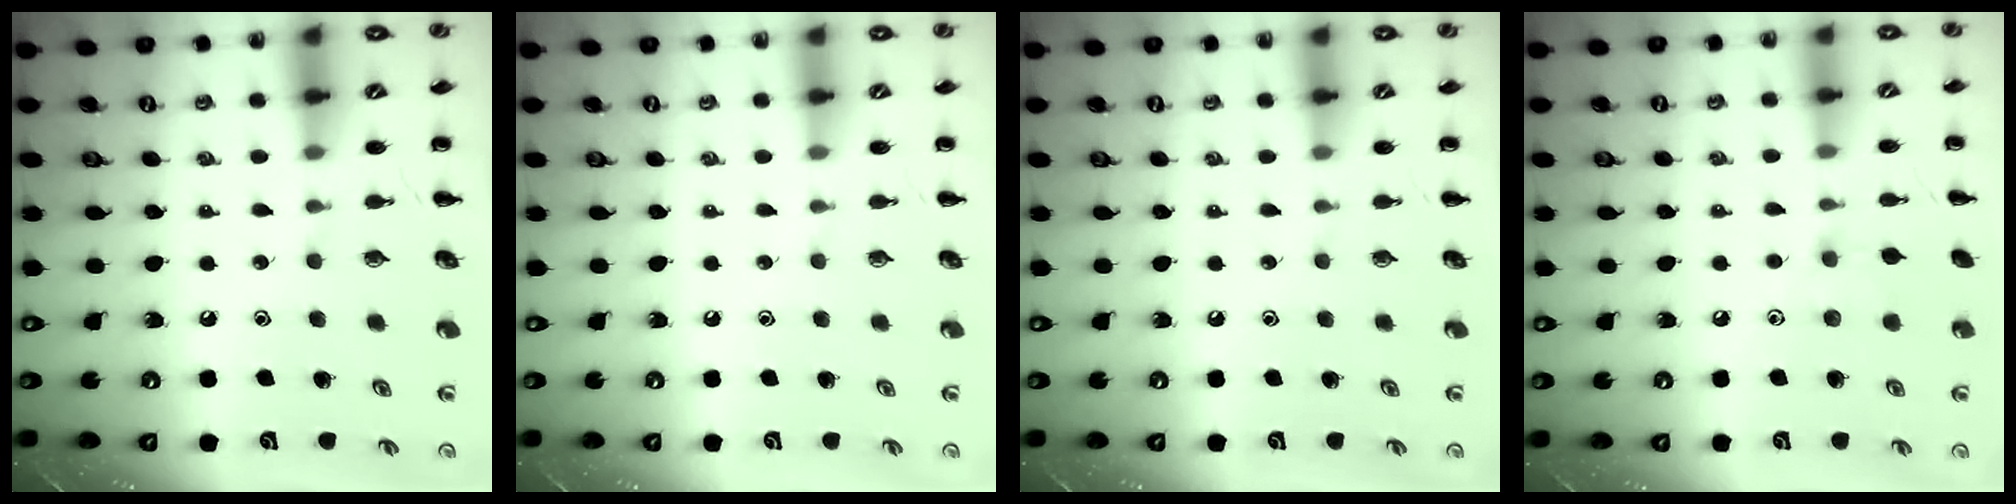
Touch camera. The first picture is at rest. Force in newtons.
{"total": 0.0}
{"total": 0.0}
{"total": 4.4, "press": 4.1, "slide": 1.6}